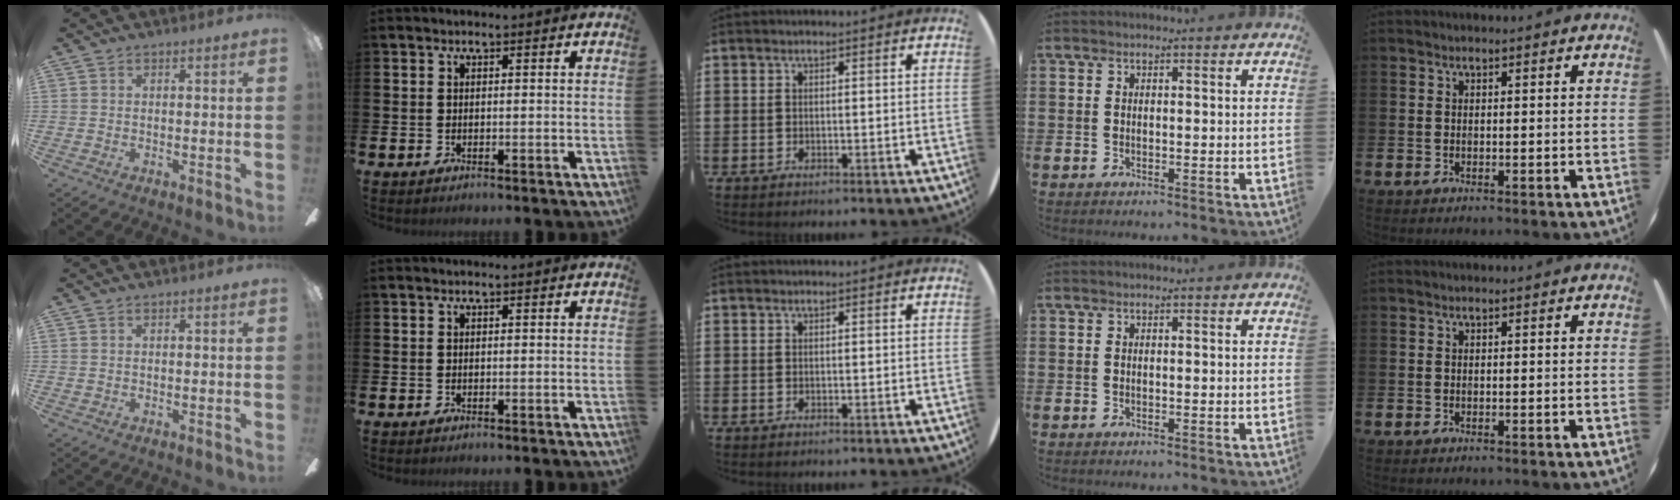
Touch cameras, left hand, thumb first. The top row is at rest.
{}